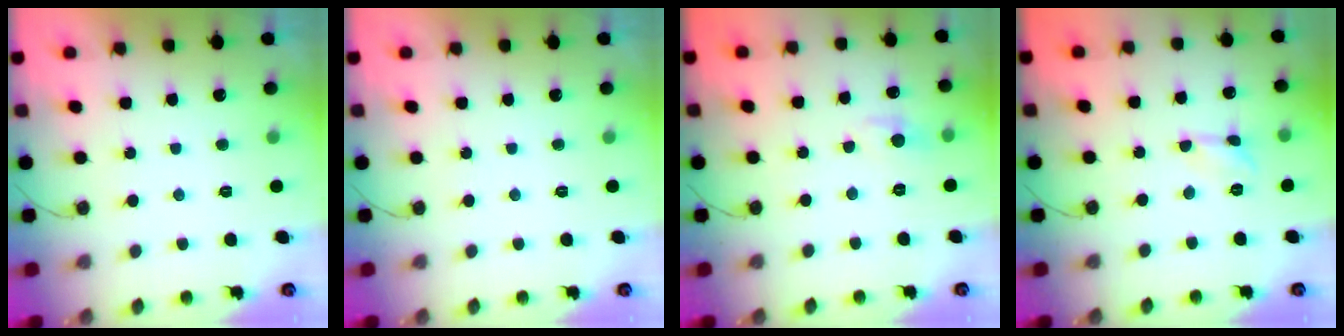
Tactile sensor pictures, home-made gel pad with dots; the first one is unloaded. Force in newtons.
{"total": 0.0}
{"total": 3.4, "press": 3.4, "slide": 0.4}
{"total": 2.5, "press": 2.5, "slide": 0.3}